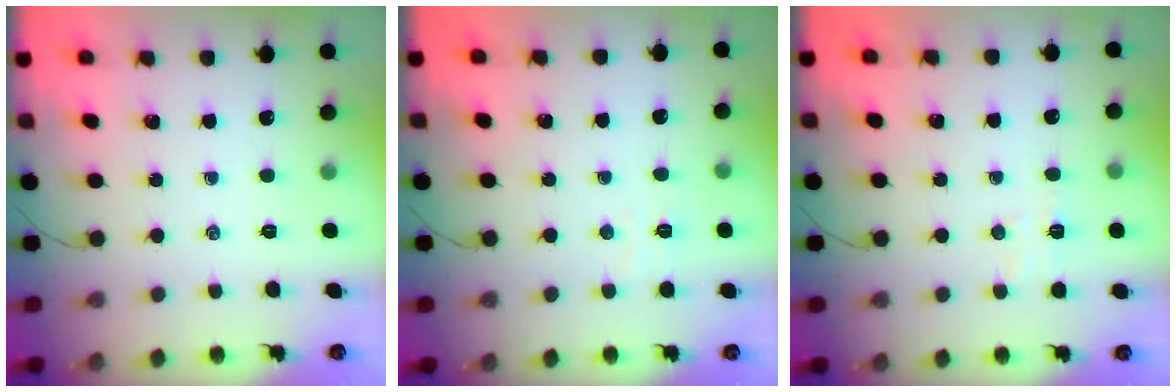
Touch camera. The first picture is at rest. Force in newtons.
{"total": 3.0, "press": 2.9, "slide": 0.7}
{"total": 3.5, "press": 3.3, "slide": 0.9}